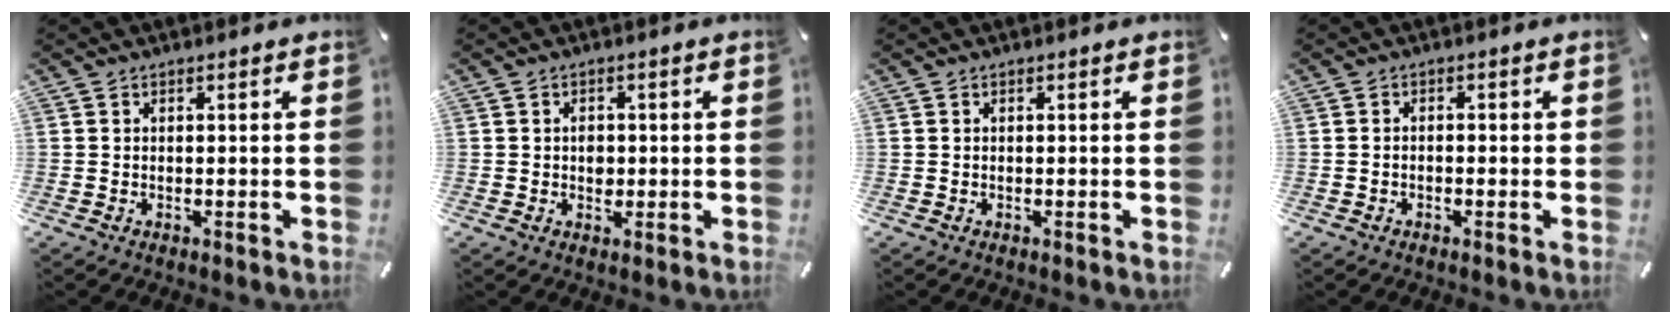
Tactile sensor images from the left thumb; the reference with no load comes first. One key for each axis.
{"total": 3.0, "fx": -0.2, "fy": 2.4, "fz": 1.7, "tx": -0.016, "ty": -0.001, "tz": -0.008}
{"total": 0.0}
{"total": 1.6, "fx": -1.0, "fy": 1.1, "fz": 0.7, "tx": -0.014, "ty": 0.007, "tz": -0.021}